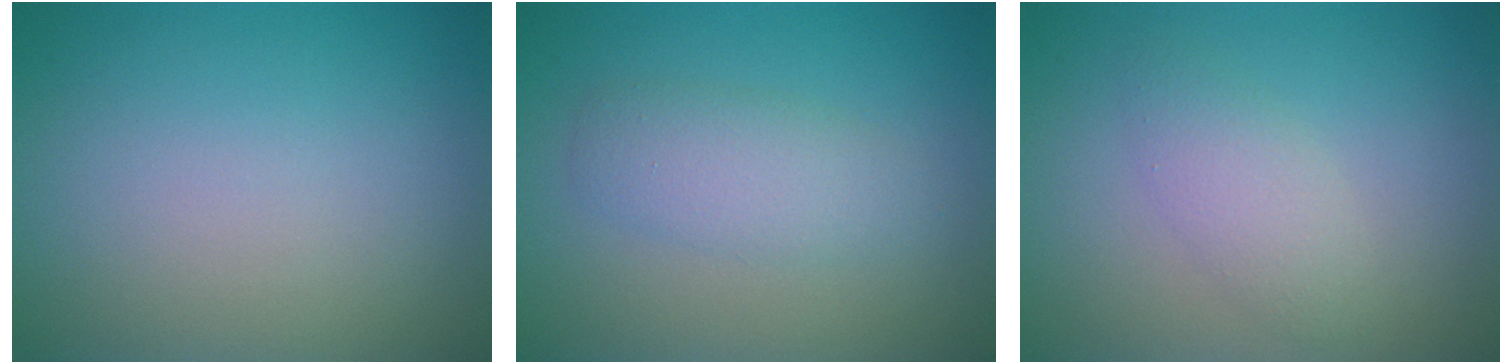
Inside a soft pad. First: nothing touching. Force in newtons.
{"total": 2.9, "press": 2.9, "slide": 0.1}
{"total": 2.2, "press": 2.2, "slide": 0.0}